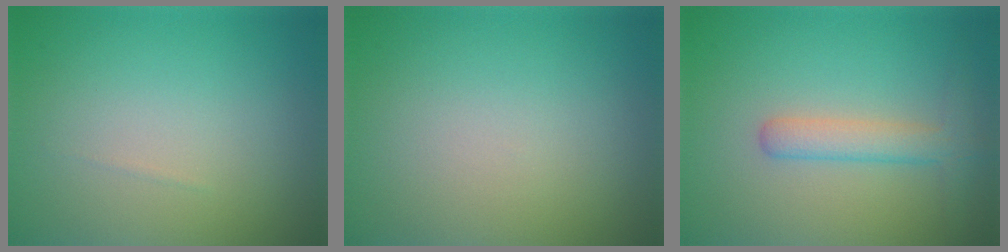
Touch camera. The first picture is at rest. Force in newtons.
{"total": 0.0}
{"total": 3.0, "press": 3.0, "slide": 0.0}